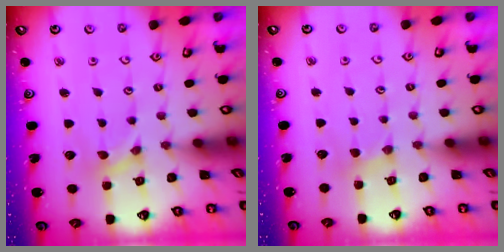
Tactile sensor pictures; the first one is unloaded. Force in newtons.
{"total": 1.9, "press": 1.8, "slide": 0.4}